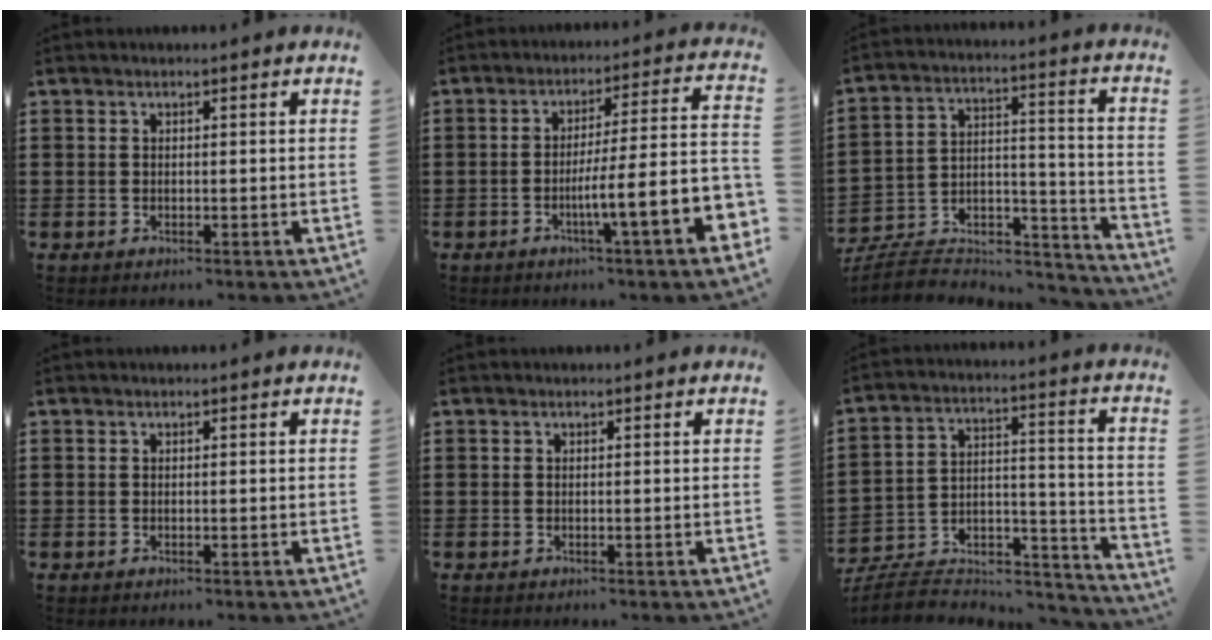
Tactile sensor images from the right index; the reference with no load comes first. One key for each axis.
{"total": 9.6, "fx": -3.4, "fy": 0.4, "fz": 9.0, "tx": -0.147, "ty": -0.029, "tz": -0.066}
{"total": 6.4, "fx": -5.5, "fy": 2.6, "fz": 2.0, "tx": -0.041, "ty": 0.004, "tz": -0.110}
{"total": 0.0}
{"total": 0.0}
{"total": 6.8, "fx": -5.9, "fy": 2.7, "fz": 2.3, "tx": -0.044, "ty": 0.008, "tz": -0.115}